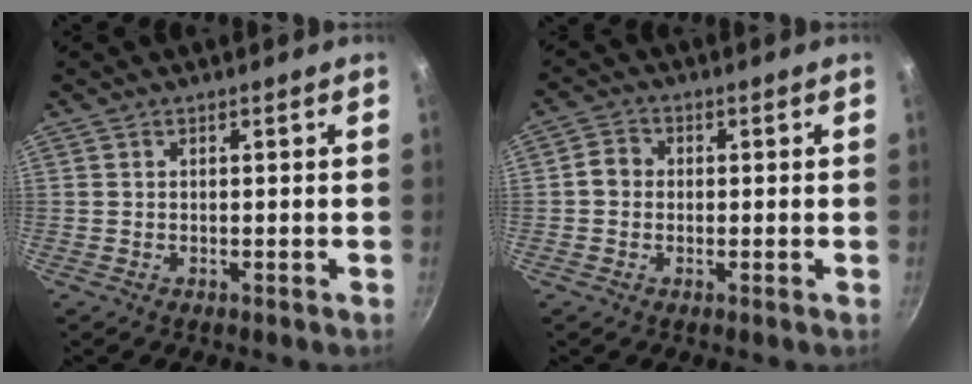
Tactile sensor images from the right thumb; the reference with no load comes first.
{"total": 3.3, "force": [-0.2, 2.9, 1.5], "torque": [-0.016, 0.009, -0.013]}